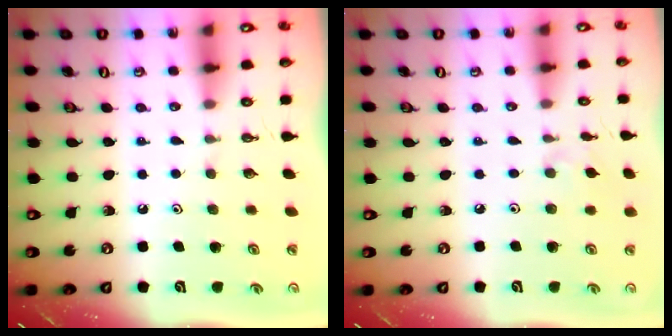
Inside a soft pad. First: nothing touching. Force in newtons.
{"total": 2.4, "press": 2.4, "slide": 0.4}